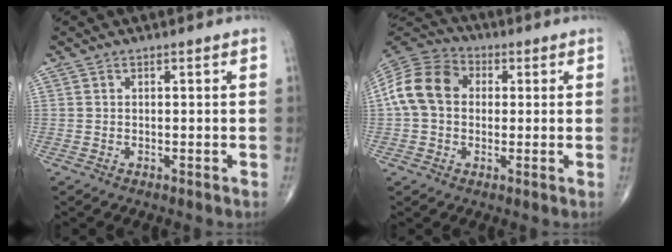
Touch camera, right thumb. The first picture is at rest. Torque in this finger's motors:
{"motor_torque": [1.07, 2.25, 1.33, 0.09, 0.08]}